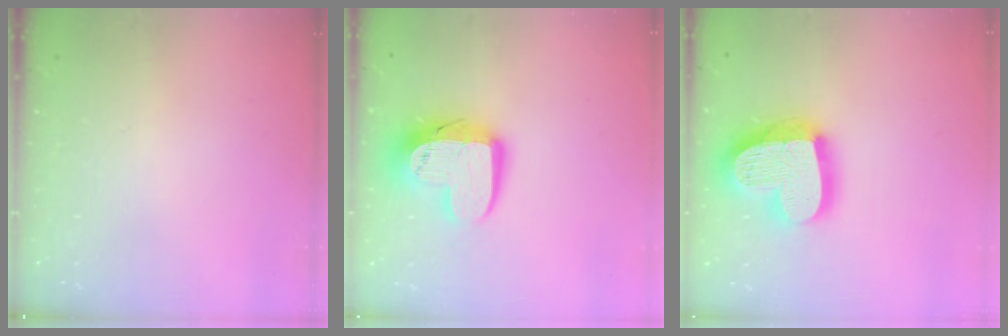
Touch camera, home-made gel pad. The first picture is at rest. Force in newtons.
{"total": 14.3, "press": 14.3, "slide": 1.2}
{"total": 24.3, "press": 24.2, "slide": 2.4}